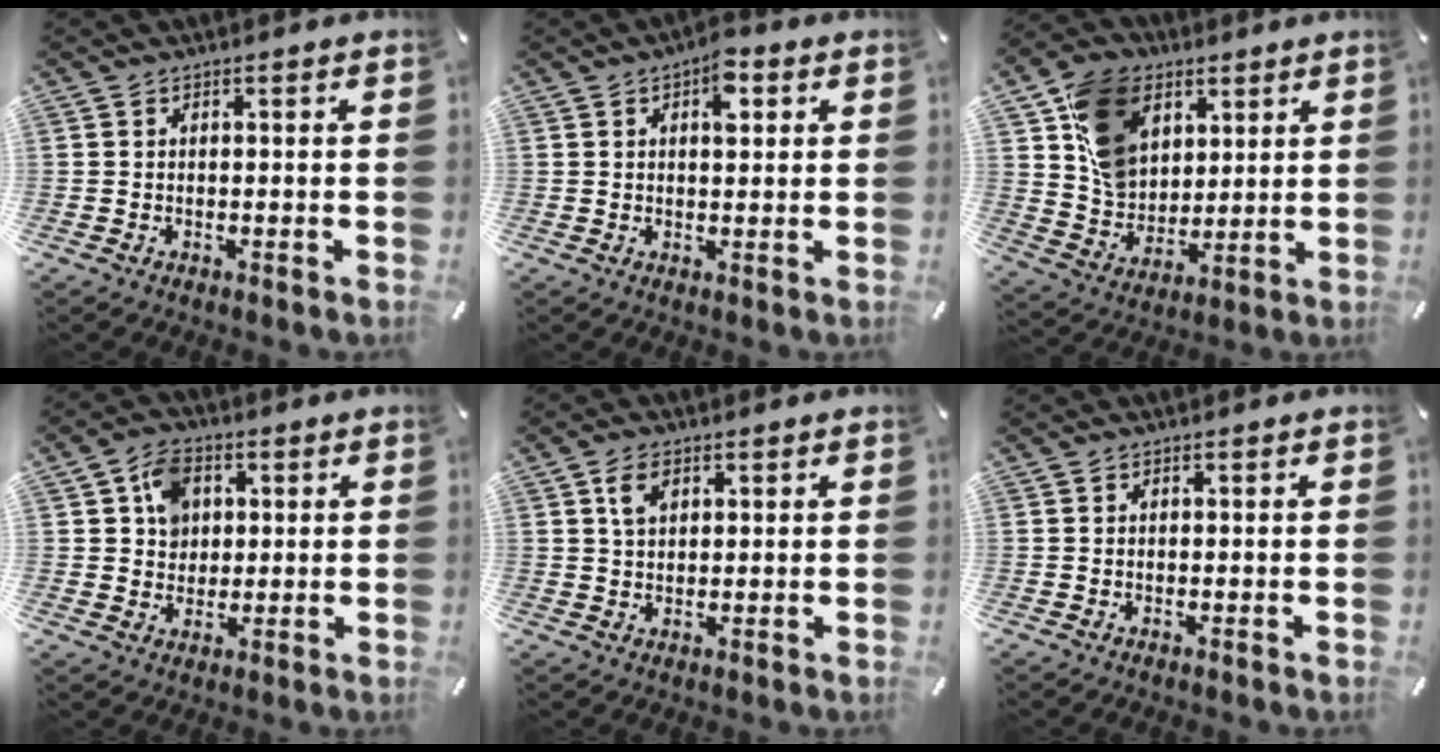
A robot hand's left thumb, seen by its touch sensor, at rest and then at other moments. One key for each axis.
{"total": 5.6, "fx": 2.1, "fy": 3.0, "fz": 4.3, "tx": -0.050, "ty": -0.007, "tz": 0.028}
{"total": 13.7, "fx": 5.7, "fy": 10.8, "fz": 6.3, "tx": -0.131, "ty": -0.006, "tz": 0.115}
{"total": 7.5, "fx": 2.2, "fy": 6.5, "fz": 3.0, "tx": -0.044, "ty": 0.006, "tz": 0.039}
{"total": 4.1, "fx": 1.8, "fy": 2.8, "fz": 2.5, "tx": -0.047, "ty": 0.003, "tz": 0.031}
{"total": 0.0}